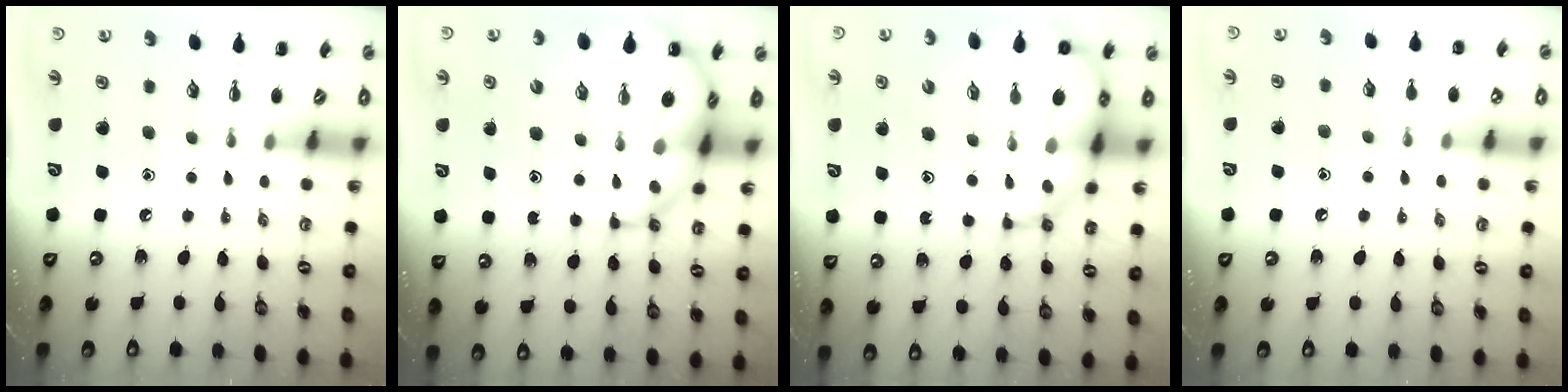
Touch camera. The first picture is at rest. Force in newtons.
{"total": 16.1, "press": 15.4, "slide": 4.4}
{"total": 18.0, "press": 17.5, "slide": 4.3}
{"total": 5.5, "press": 5.3, "slide": 1.5}